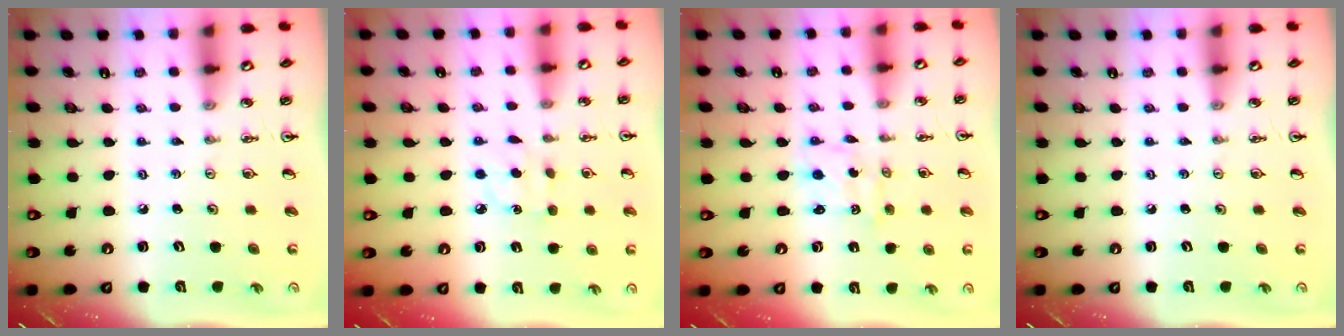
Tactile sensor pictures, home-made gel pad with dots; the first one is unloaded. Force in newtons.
{"total": 6.2, "press": 6.2, "slide": 0.7}
{"total": 1.3, "press": 1.1, "slide": 0.8}
{"total": 0.0}